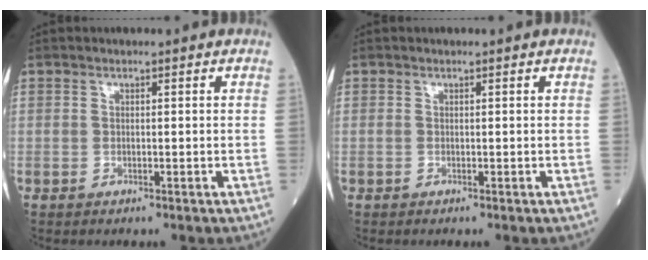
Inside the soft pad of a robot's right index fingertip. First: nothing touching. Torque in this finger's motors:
{"motor_torque": [0.00, 0.00, 0.00, -0.01]}